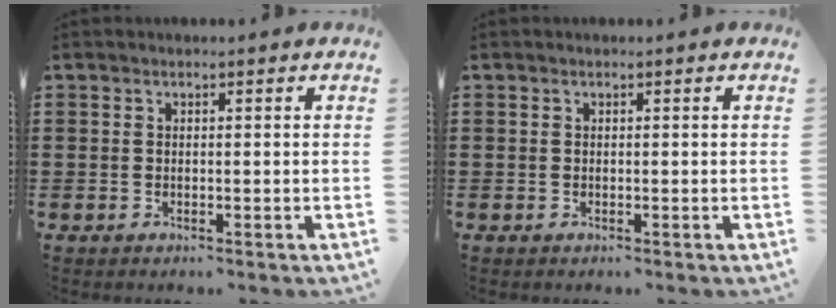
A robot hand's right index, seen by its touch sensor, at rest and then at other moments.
{"total": 0.0}